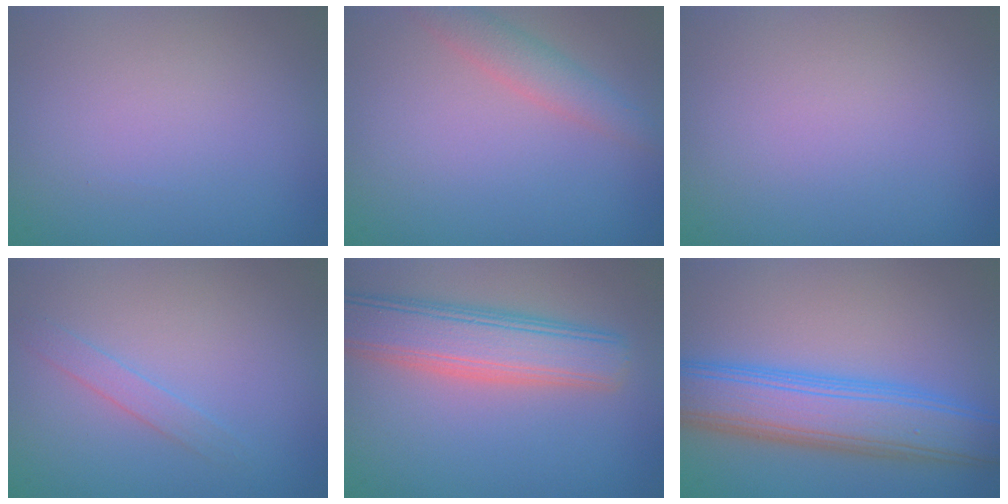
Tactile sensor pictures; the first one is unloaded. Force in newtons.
{"total": 2.5, "press": 2.5, "slide": 0.2}
{"total": 0.0}
{"total": 1.2, "press": 1.2, "slide": 0.0}
{"total": 6.7, "press": 6.6, "slide": 0.6}
{"total": 7.4, "press": 7.4, "slide": 0.2}